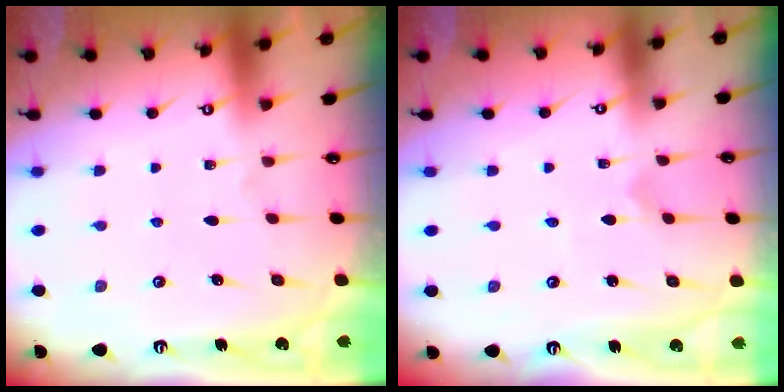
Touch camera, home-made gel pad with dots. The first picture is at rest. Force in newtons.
{"total": 0.9, "press": 0.9, "slide": 0.1}